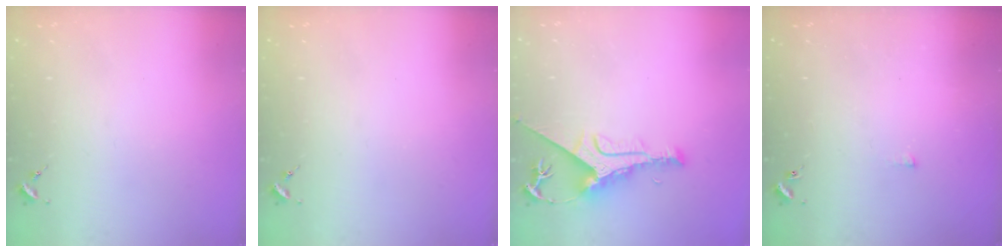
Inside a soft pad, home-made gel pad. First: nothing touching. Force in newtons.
{"total": 0.0}
{"total": 9.5, "press": 9.4, "slide": 1.0}
{"total": 1.6, "press": 1.6, "slide": 0.2}